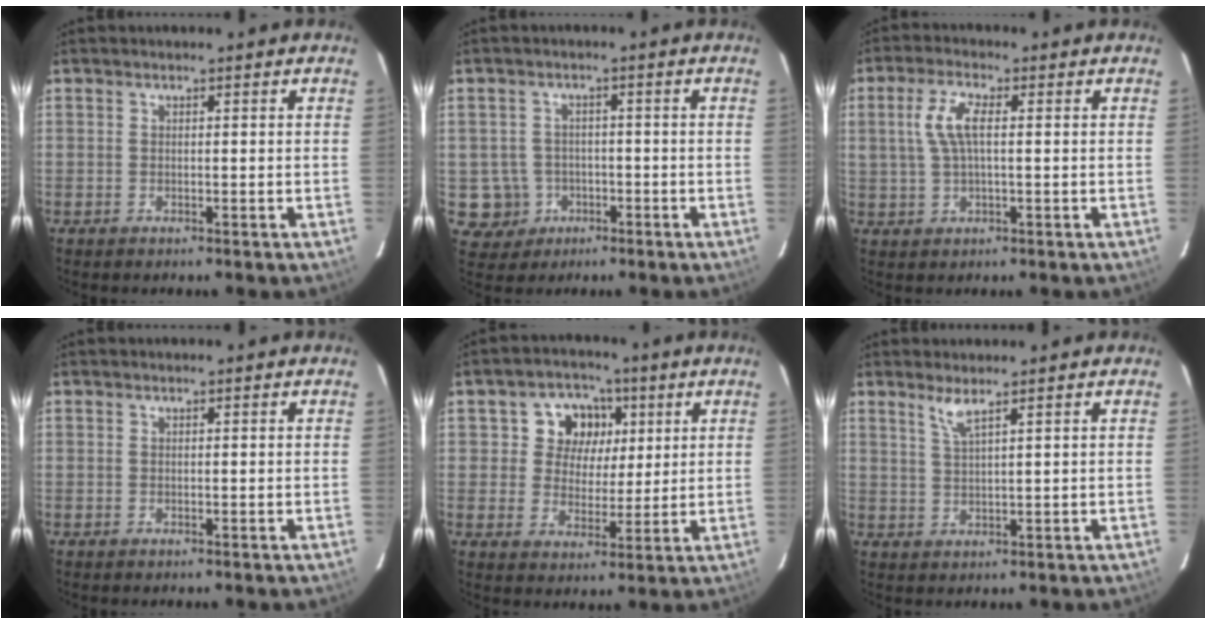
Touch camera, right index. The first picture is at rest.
{"total": 6.0, "force": [-1.7, 5.7, 0.5], "torque": [-0.026, 0.020, -0.016]}
{"total": 6.1, "force": [1.1, 2.2, 5.6], "torque": [-0.114, 0.009, 0.027]}
{"total": 0.0}
{"total": 8.6, "force": [2.6, 7.6, 3.1], "torque": [-0.064, 0.016, 0.040]}
{"total": 2.8, "force": [2.0, -0.2, 1.9], "torque": [-0.042, -0.004, 0.041]}